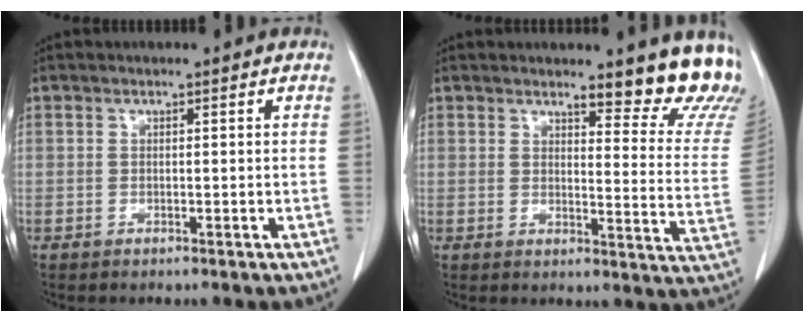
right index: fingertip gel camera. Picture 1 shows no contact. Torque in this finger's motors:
{"motor_torque": [0.55, 0.55, 0.08, 0.01]}